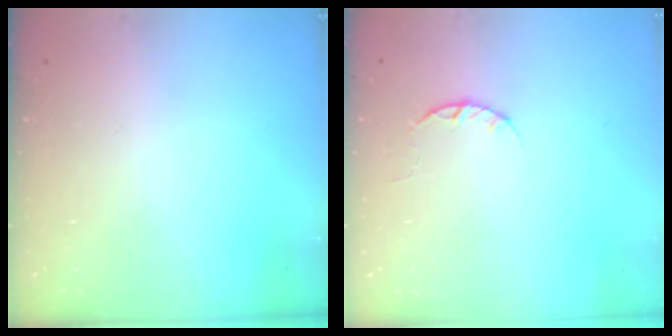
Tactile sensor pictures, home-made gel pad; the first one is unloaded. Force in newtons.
{"total": 2.4, "press": 2.4, "slide": 0.4}